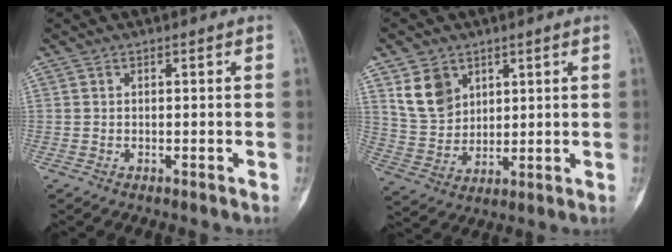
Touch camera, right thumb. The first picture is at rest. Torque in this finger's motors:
{"motor_torque": [0.30, 1.05, 0.05, 0.11, 0.02]}